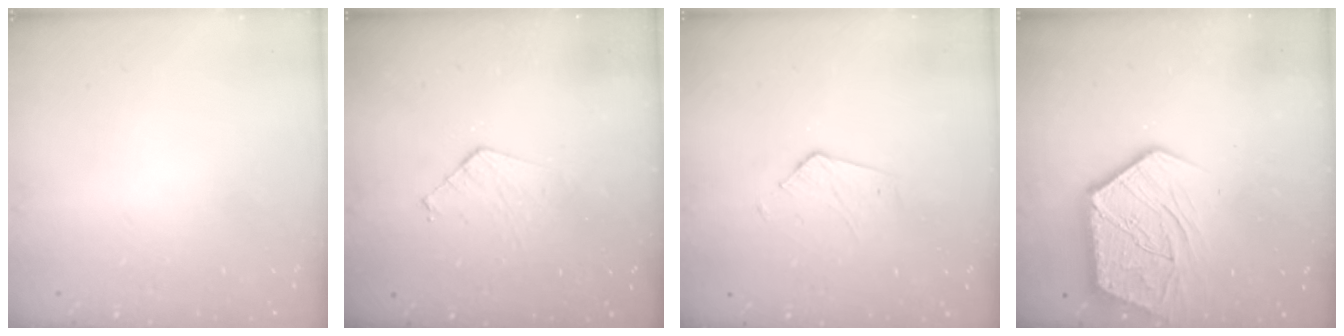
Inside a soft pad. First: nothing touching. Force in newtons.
{"total": 4.4, "press": 4.3, "slide": 0.4}
{"total": 3.2, "press": 3.1, "slide": 0.3}
{"total": 14.6, "press": 14.5, "slide": 1.5}